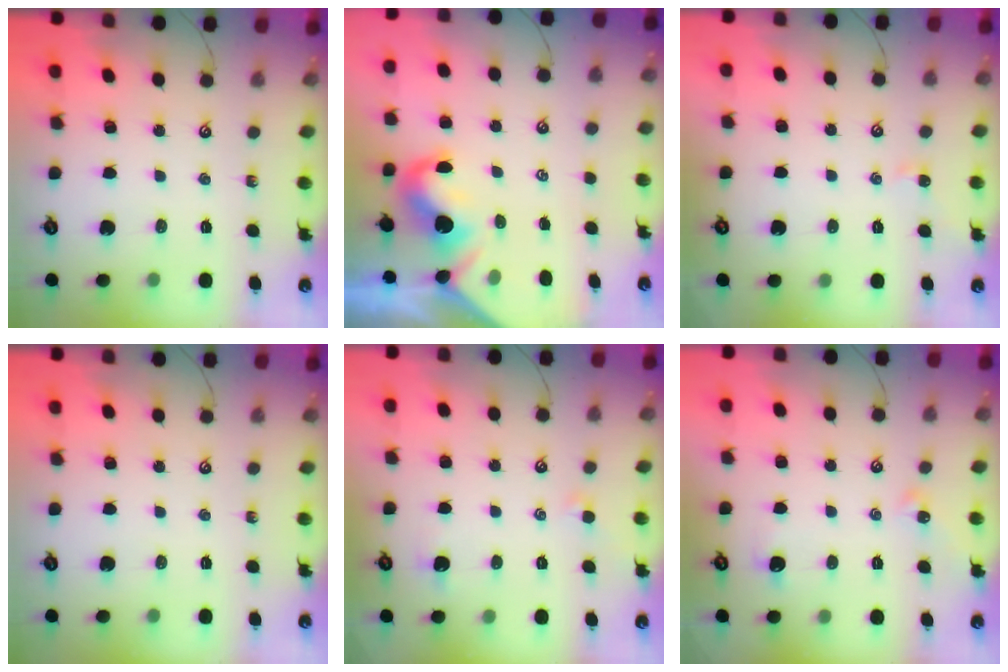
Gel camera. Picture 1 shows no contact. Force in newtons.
{"total": 2.0, "press": 2.0, "slide": 0.4}
{"total": 0.0}
{"total": 0.0}
{"total": 0.8, "press": 0.6, "slide": 0.5}
{"total": 1.4, "press": 1.3, "slide": 0.5}